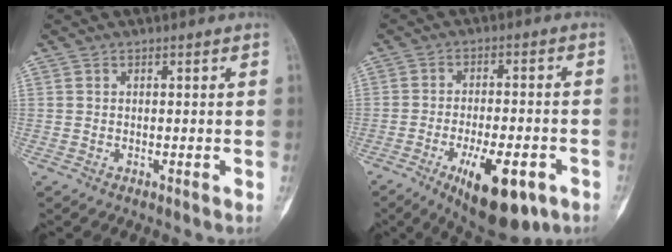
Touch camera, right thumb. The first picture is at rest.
{"total": 14.1, "force": [-6.6, 5.4, 11.3], "torque": [-0.163, 0.015, -0.089]}